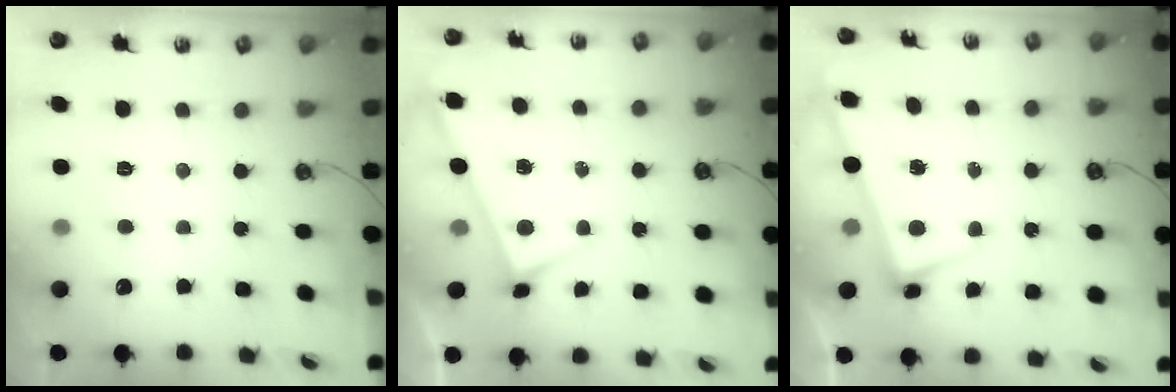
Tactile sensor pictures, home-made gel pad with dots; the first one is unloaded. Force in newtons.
{"total": 3.4, "press": 3.4, "slide": 0.4}
{"total": 2.8, "press": 2.7, "slide": 0.4}